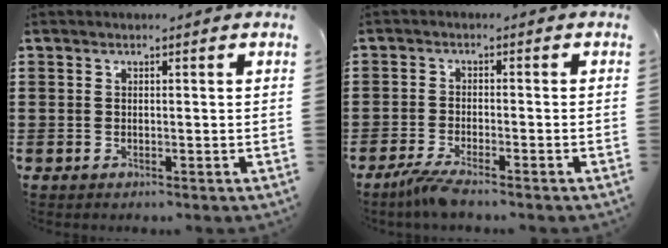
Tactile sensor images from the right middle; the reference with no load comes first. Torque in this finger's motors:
{"motor_torque": [1.07, 0.20, 0.05, 0.08]}